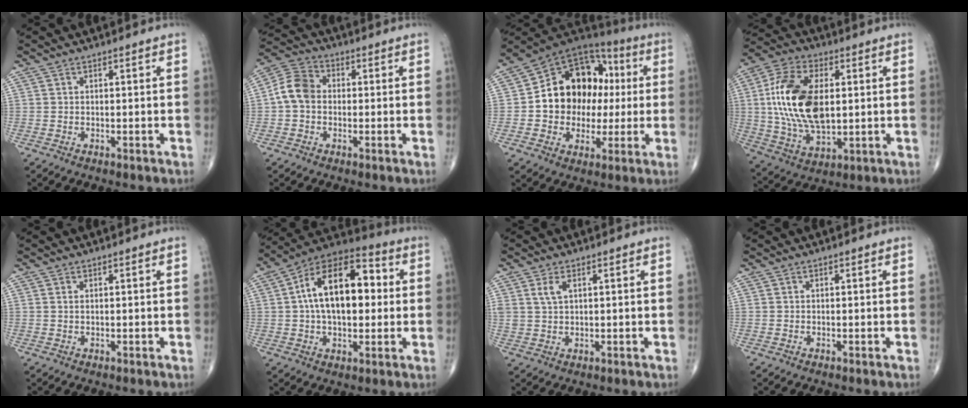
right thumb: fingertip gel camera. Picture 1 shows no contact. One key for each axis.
{"total": 7.2, "fx": -0.3, "fy": 5.7, "fz": 4.4, "tx": -0.077, "ty": 0.024, "tz": -0.018}
{"total": 18.9, "fx": 1.0, "fy": 14.6, "fz": 11.9, "tx": -0.133, "ty": 0.039, "tz": 0.017}
{"total": 19.0, "fx": 2.1, "fy": 10.5, "fz": 15.7, "tx": -0.306, "ty": -0.003, "tz": 0.043}
{"total": 0.5, "fx": 0.2, "fy": 0.2, "fz": 0.4, "tx": -0.012, "ty": 0.003, "tz": 0.007}
{"total": 19.1, "fx": 2.3, "fy": 10.6, "fz": 15.7, "tx": -0.238, "ty": 0.033, "tz": 0.031}
{"total": 3.0, "fx": 1.3, "fy": 1.5, "fz": 2.2, "tx": -0.046, "ty": -0.001, "tz": 0.032}
{"total": 0.0}